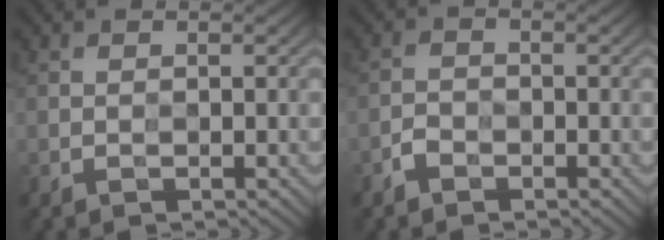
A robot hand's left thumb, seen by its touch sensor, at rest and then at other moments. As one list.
[{"total": 2.3, "force": [-2.0, 1.1, 0.2], "torque": [0.000, -0.002, -0.042]}]